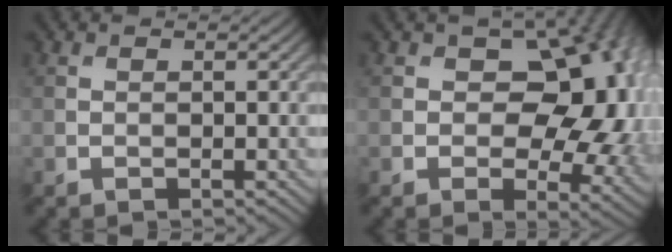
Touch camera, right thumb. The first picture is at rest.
{"total": 14.4, "force": [1.6, 9.2, 11.0], "torque": [-0.121, -0.015, 0.037]}